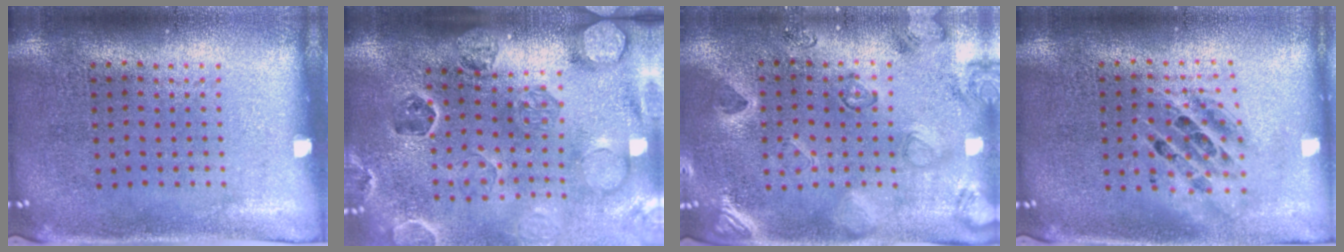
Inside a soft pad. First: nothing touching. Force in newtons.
{"total": 2.7, "press": 2.6, "slide": 0.5}
{"total": 2.3, "press": 2.0, "slide": 1.1}
{"total": 1.5, "press": 1.3, "slide": 0.8}